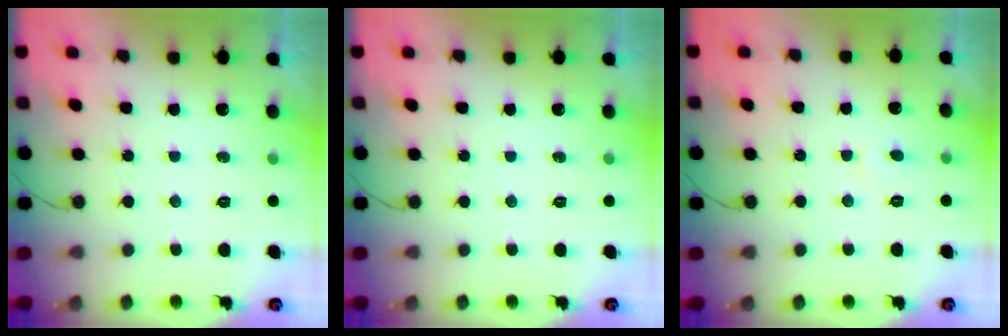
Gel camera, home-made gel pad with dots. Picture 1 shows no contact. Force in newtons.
{"total": 0.0}
{"total": 3.8, "press": 3.8, "slide": 0.5}